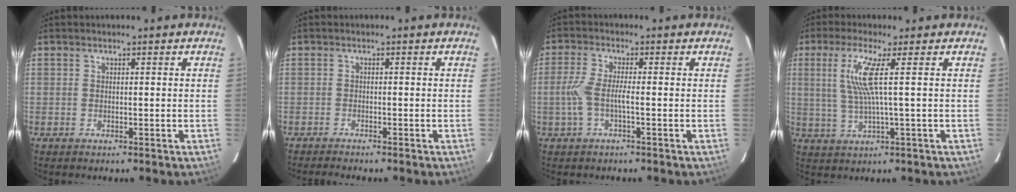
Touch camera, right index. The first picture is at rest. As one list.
[{"total": 3.1, "force": [-2.8, 0.1, 1.3], "torque": [-0.033, -0.009, -0.046]}, {"total": 4.7, "force": [-1.3, 0.4, 4.5], "torque": [-0.103, -0.001, -0.024]}, {"total": 6.9, "force": [1.6, -0.9, 6.6], "torque": [-0.128, -0.004, 0.038]}]